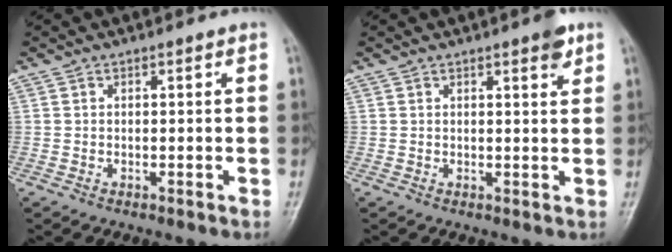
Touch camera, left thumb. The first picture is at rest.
{"total": 3.0, "force": [1.9, 0.7, 2.3], "torque": [-0.025, -0.009, 0.021]}